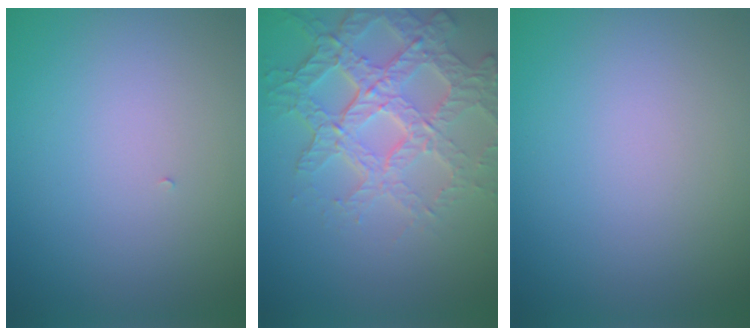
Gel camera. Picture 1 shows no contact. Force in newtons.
{"total": 6.8, "press": 5.0, "slide": 4.7}
{"total": 0.0}